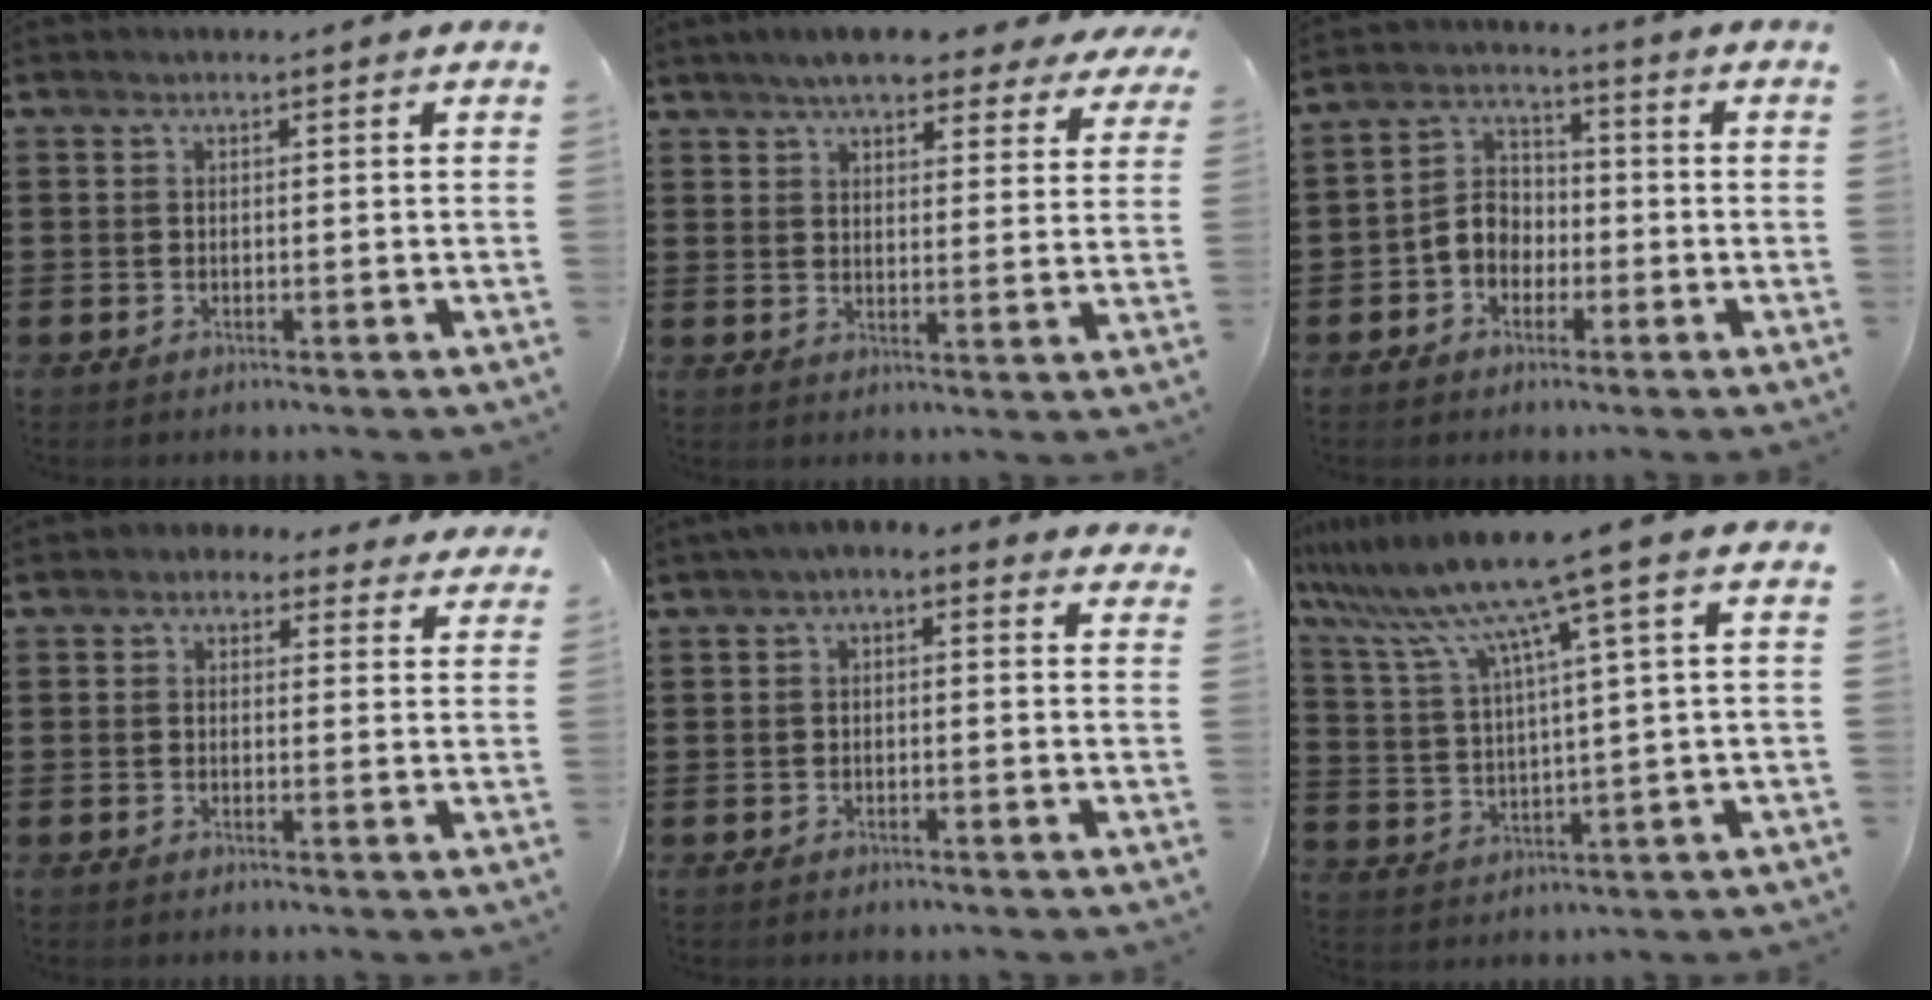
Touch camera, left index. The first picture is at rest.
{"total": 6.1, "force": [5.3, 1.3, 2.6], "torque": [-0.061, -0.009, 0.095]}
{"total": 5.2, "force": [-2.4, 4.1, 2.1], "torque": [-0.062, 0.012, -0.056]}
{"total": 2.1, "force": [1.5, 1.4, 0.5], "torque": [-0.010, 0.005, 0.024]}
{"total": 1.5, "force": [-0.8, 0.7, 1.1], "torque": [-0.022, 0.006, -0.019]}
{"total": 11.1, "force": [7.5, -0.5, 8.1], "torque": [-0.189, -0.032, 0.120]}